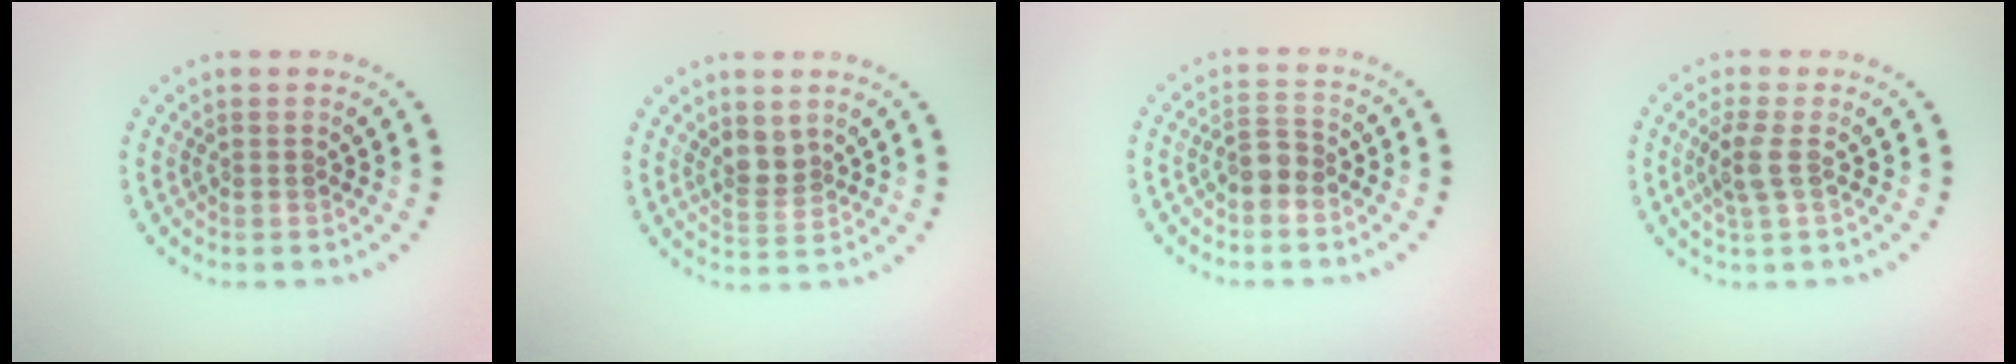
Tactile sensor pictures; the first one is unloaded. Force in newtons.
{"total": 2.1, "press": 1.7, "slide": 1.3}
{"total": 1.9, "press": 1.7, "slide": 0.9}
{"total": 2.1, "press": 1.8, "slide": 1.2}